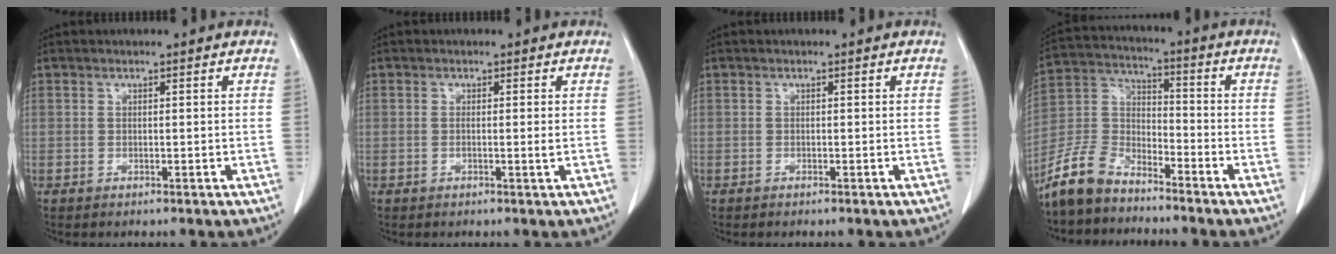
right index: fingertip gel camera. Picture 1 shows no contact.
{"total": 1.2, "force": [-0.1, -0.2, 1.2], "torque": [-0.021, -0.003, -0.004]}
{"total": 0.0}
{"total": 9.0, "force": [-7.7, 3.7, 2.9], "torque": [-0.078, 0.010, -0.156]}